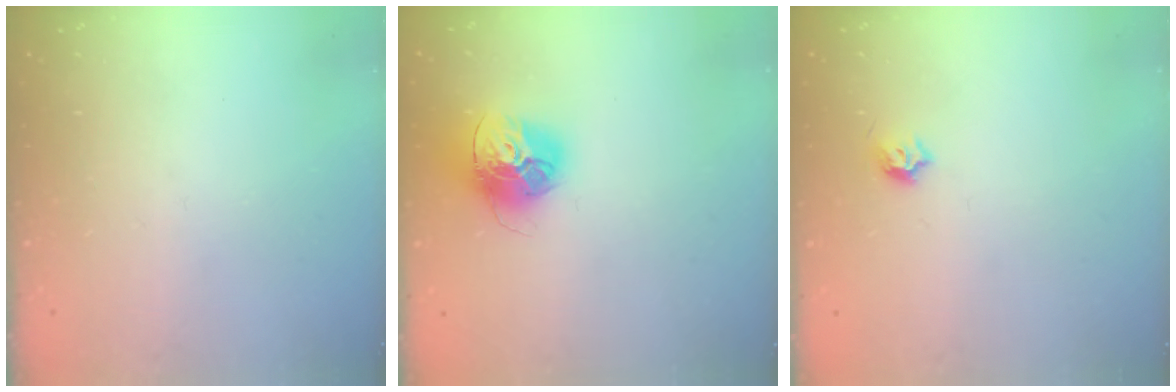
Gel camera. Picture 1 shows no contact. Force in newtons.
{"total": 15.1, "press": 15.0, "slide": 1.5}
{"total": 4.0, "press": 3.9, "slide": 0.7}